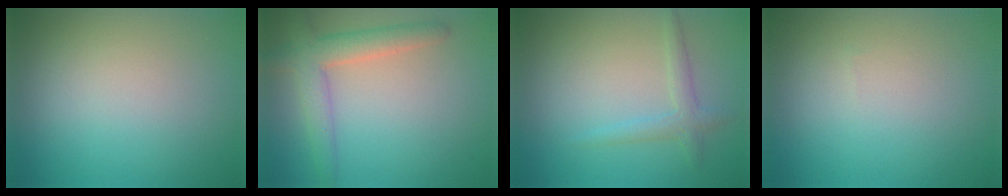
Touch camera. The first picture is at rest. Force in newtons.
{"total": 4.0, "press": 4.0, "slide": 0.3}
{"total": 1.8, "press": 1.8, "slide": 0.0}
{"total": 0.0}